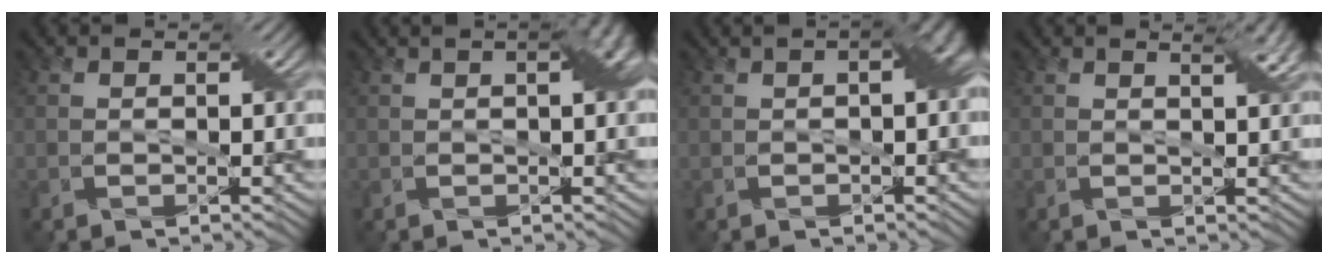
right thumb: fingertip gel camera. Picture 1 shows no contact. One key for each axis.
{"total": 2.5, "fx": 0.5, "fy": 0.5, "fz": 2.4, "tx": -0.033, "ty": 0.013, "tz": 0.007}
{"total": 3.5, "fx": 0.2, "fy": 1.2, "fz": 3.3, "tx": -0.040, "ty": 0.009, "tz": 0.006}
{"total": 2.4, "fx": 1.4, "fy": 0.4, "fz": 1.9, "tx": -0.027, "ty": 0.002, "tz": 0.018}